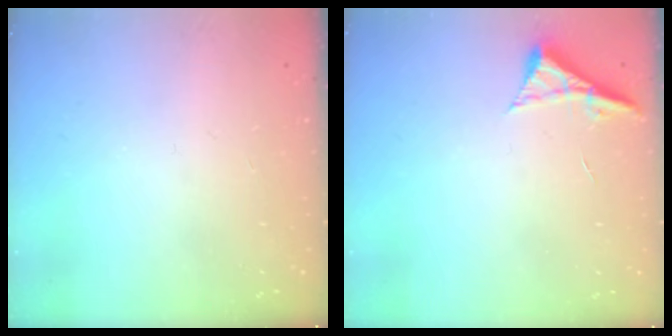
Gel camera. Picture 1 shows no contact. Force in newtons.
{"total": 5.4, "press": 5.4, "slide": 0.7}